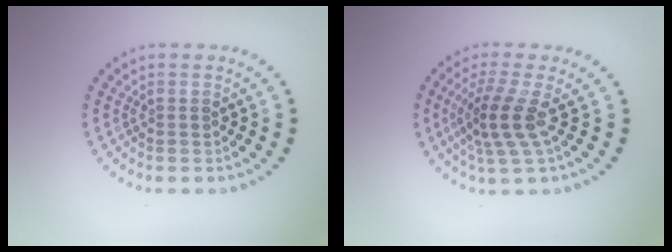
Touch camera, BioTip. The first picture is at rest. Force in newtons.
{"total": 3.6, "press": 2.8, "slide": 2.3}